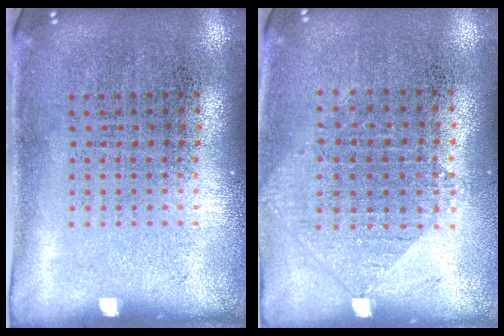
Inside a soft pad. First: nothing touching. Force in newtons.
{"total": 0.9, "press": 0.9, "slide": 0.3}